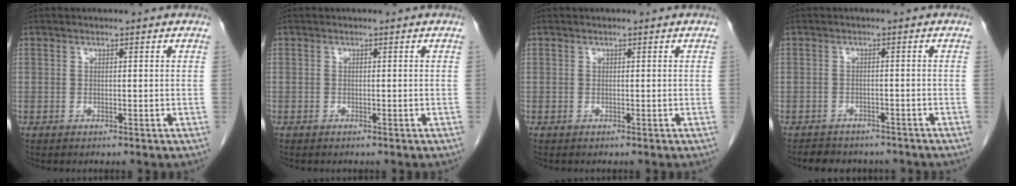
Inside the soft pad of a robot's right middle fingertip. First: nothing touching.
{"total": 0.0}
{"total": 0.0}
{"total": 6.6, "force": [-5.8, 2.9, 1.5], "torque": [-0.021, 0.006, -0.070]}